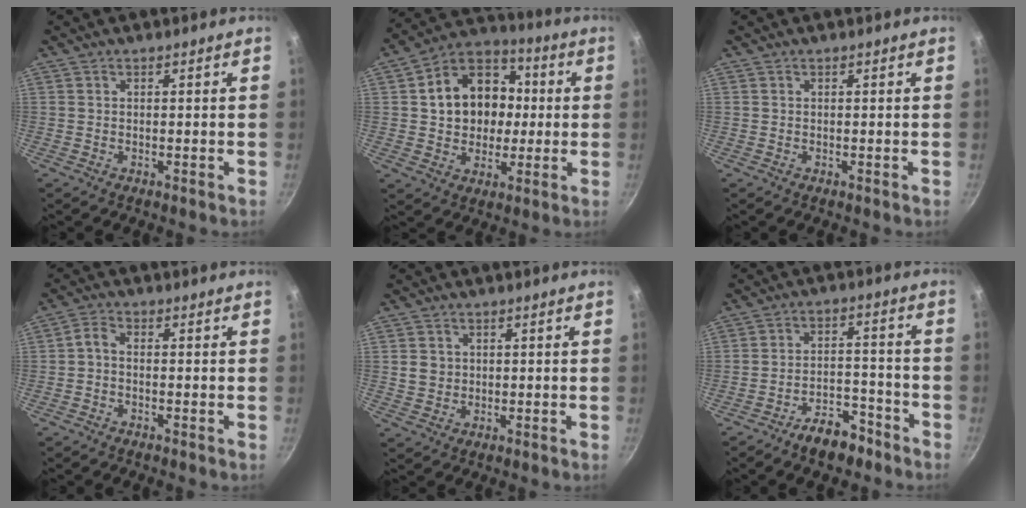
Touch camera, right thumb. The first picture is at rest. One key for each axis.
{"total": 15.6, "fx": 1.5, "fy": 12.7, "fz": 9.0, "tx": -0.112, "ty": 0.029, "tz": 0.018}
{"total": 0.0}
{"total": 2.3, "fx": -0.8, "fy": 1.4, "fz": 1.7, "tx": -0.043, "ty": 0.012, "tz": -0.024}
{"total": 3.2, "fx": 0.5, "fy": 2.9, "fz": 1.2, "tx": -0.010, "ty": 0.005, "tz": 0.012}
{"total": 8.3, "fx": -6.1, "fy": 3.8, "fz": 4.1, "tx": -0.045, "ty": 0.057, "tz": -0.094}